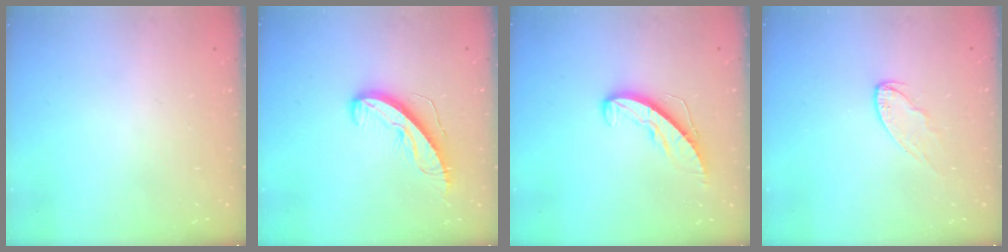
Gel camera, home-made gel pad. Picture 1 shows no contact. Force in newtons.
{"total": 9.2, "press": 9.2, "slide": 0.5}
{"total": 8.5, "press": 8.4, "slide": 0.8}
{"total": 6.6, "press": 6.6, "slide": 0.4}